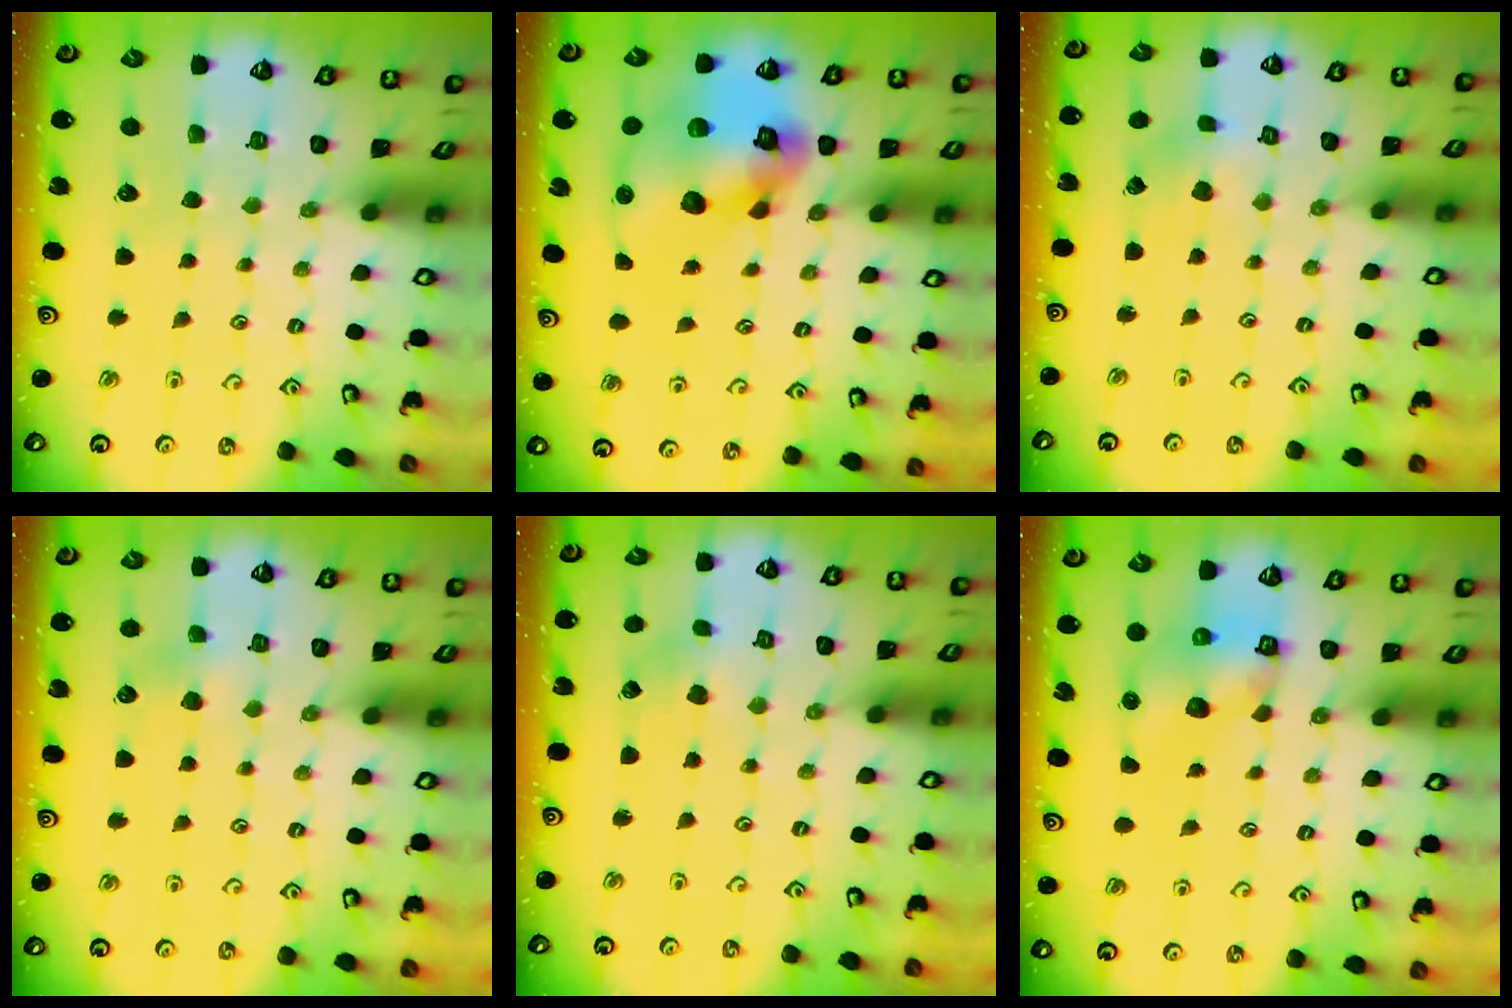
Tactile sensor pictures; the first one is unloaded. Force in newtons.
{"total": 18.5, "press": 18.4, "slide": 2.6}
{"total": 2.2, "press": 2.2, "slide": 0.2}
{"total": 2.4, "press": 2.4, "slide": 0.4}
{"total": 2.3, "press": 2.3, "slide": 0.4}
{"total": 6.6, "press": 6.6, "slide": 0.6}